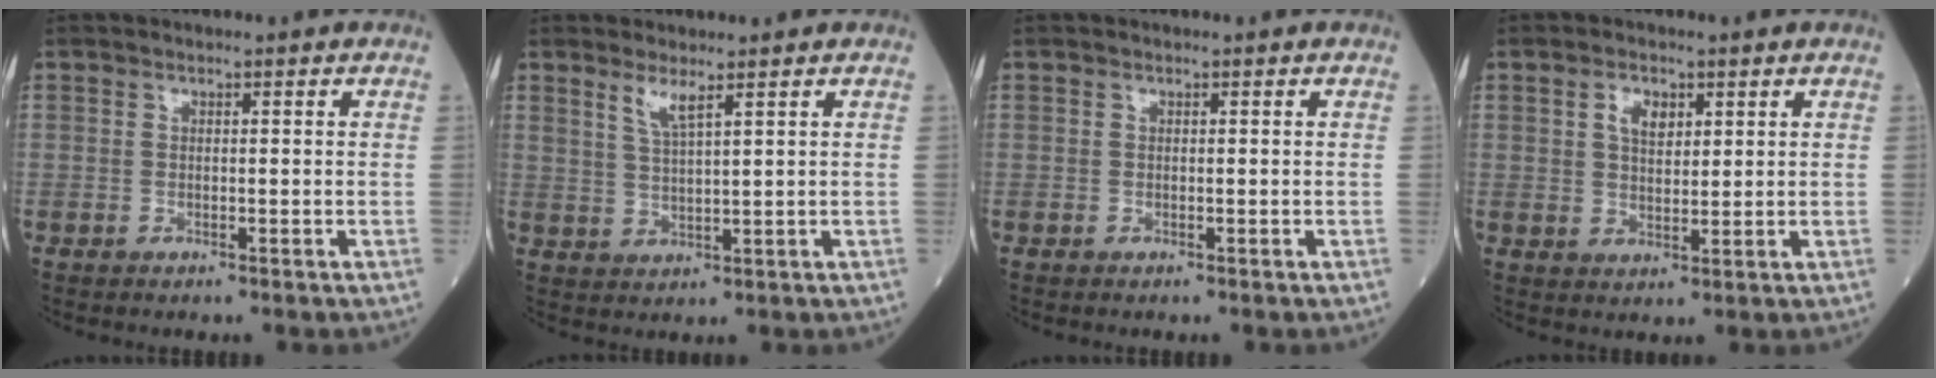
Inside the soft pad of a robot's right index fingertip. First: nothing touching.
{"total": 3.2, "force": [2.3, 0.1, 2.2], "torque": [-0.049, -0.007, 0.052]}
{"total": 0.0}
{"total": 3.7, "force": [1.6, 2.0, 2.6], "torque": [-0.049, 0.005, 0.029]}